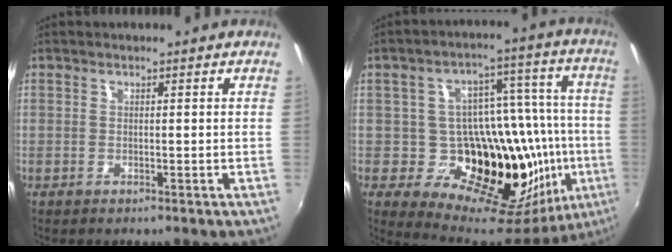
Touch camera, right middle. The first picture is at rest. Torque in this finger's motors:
{"motor_torque": [1.16, -0.98, 0.27, 0.13]}